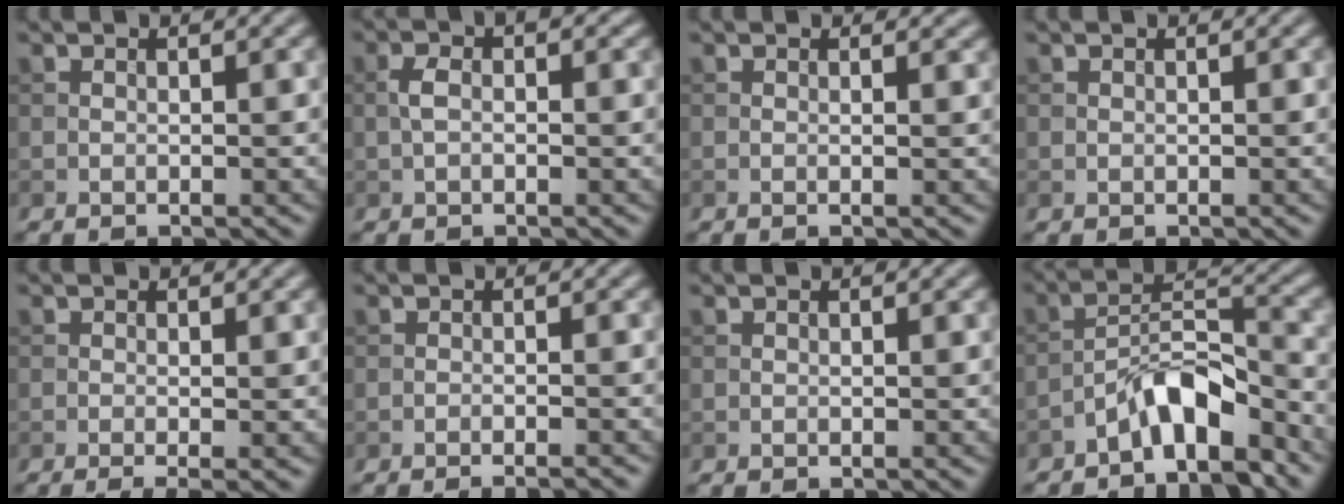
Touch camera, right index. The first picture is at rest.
{"total": 2.2, "force": [0.0, 1.2, 1.9], "torque": [-0.036, 0.006, -0.004]}
{"total": 0.8, "force": [0.3, 0.2, 0.7], "torque": [-0.010, -0.004, -0.002]}
{"total": 0.0}
{"total": 2.8, "force": [-0.7, 0.8, 2.6], "torque": [-0.037, -0.009, -0.013]}
{"total": 2.5, "force": [-1.9, 0.3, 1.5], "torque": [-0.018, 0.008, -0.033]}
{"total": 0.0}
{"total": 5.6, "force": [-4.1, 1.7, 3.5], "torque": [-0.056, 0.013, -0.076]}